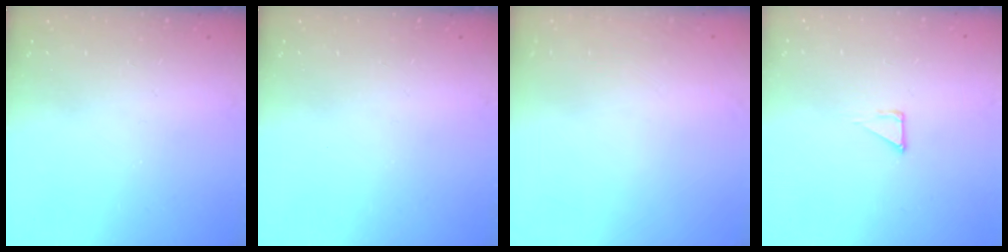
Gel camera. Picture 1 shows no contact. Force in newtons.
{"total": 0.0}
{"total": 1.6, "press": 1.6, "slide": 0.1}
{"total": 3.4, "press": 3.4, "slide": 0.3}